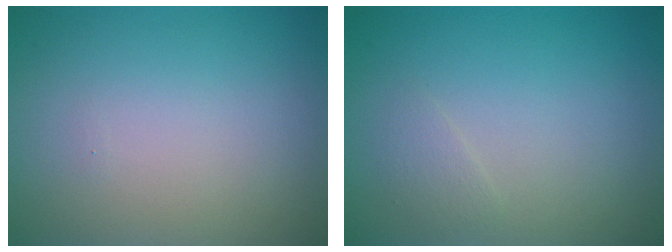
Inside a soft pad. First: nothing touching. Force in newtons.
{"total": 0.9, "press": 0.9, "slide": 0.0}